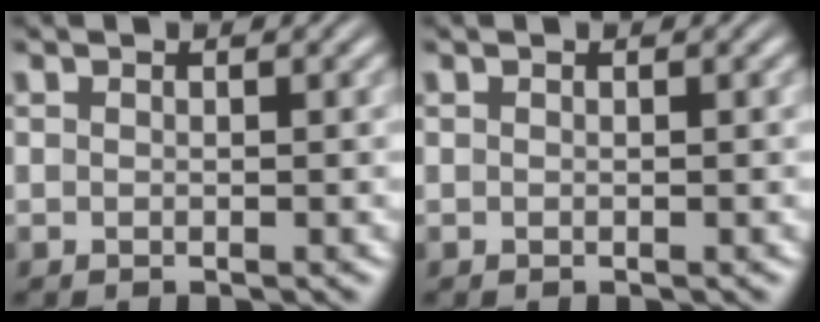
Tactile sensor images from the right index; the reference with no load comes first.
{"total": 0.0}